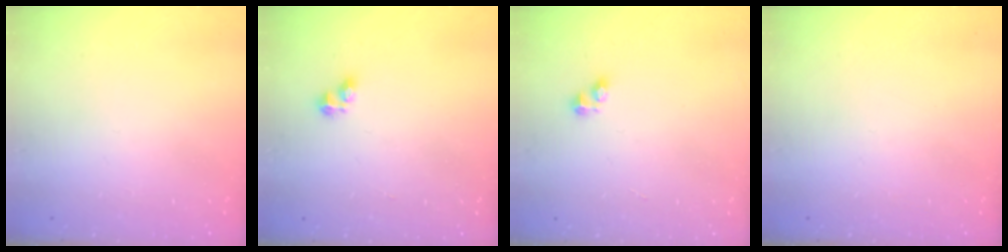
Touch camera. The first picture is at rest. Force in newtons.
{"total": 3.2, "press": 3.2, "slide": 0.5}
{"total": 2.5, "press": 2.5, "slide": 0.3}
{"total": 0.0}